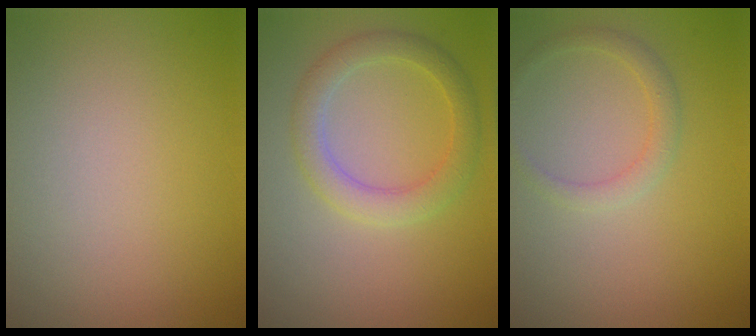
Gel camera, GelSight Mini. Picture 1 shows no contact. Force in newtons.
{"total": 3.3, "press": 3.3, "slide": 0.2}
{"total": 1.7, "press": 1.7, "slide": 0.1}